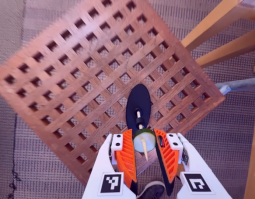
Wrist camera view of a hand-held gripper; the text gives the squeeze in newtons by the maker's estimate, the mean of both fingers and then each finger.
{"total": 11.3, "left": 11.1, "right": 11.5}